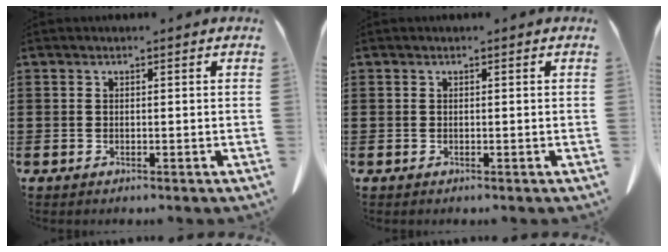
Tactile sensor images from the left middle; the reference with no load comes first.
{"total": 0.0}